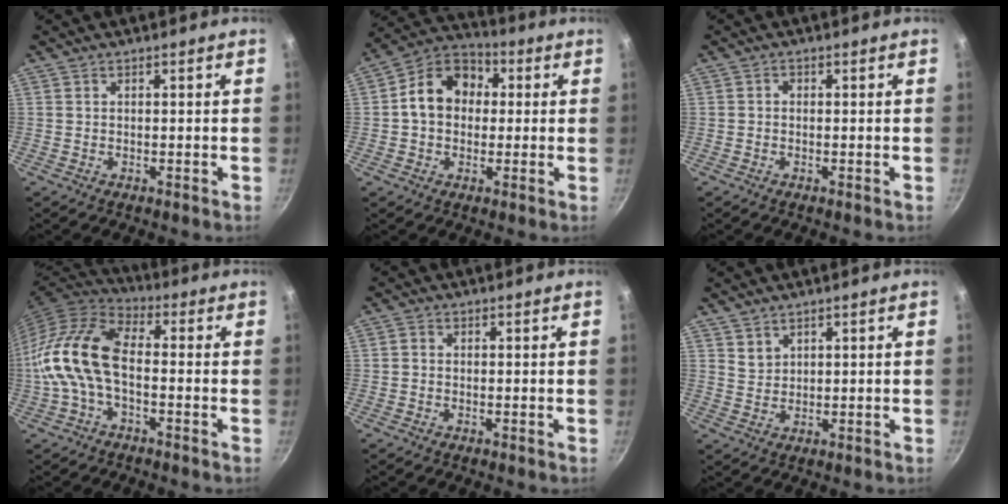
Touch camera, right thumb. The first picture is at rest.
{"total": 12.1, "force": [1.1, 9.5, 7.4], "torque": [-0.087, 0.031, -0.004]}
{"total": 0.9, "force": [-0.2, 0.7, 0.4], "torque": [-0.007, 0.005, -0.004]}
{"total": 13.6, "force": [-2.2, 7.8, 11.0], "torque": [-0.214, 0.038, -0.059]}
{"total": 0.7, "force": [-0.1, 0.6, 0.3], "torque": [-0.006, 0.003, -0.003]}
{"total": 2.4, "force": [1.8, 1.4, 0.5], "torque": [0.001, -0.002, 0.040]}